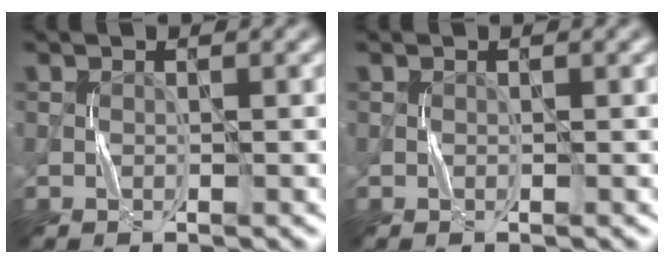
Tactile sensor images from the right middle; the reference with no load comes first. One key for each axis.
{"total": 0.0}